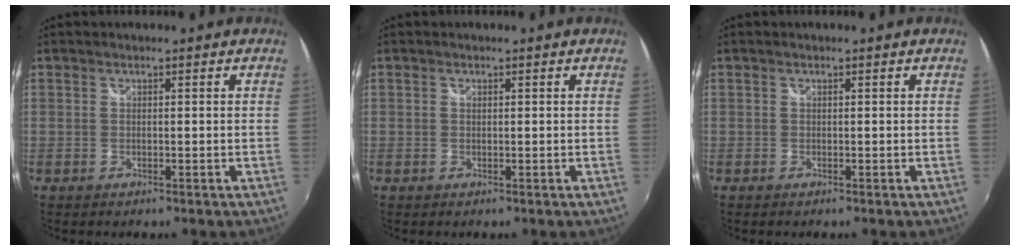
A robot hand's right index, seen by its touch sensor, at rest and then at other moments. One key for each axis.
{"total": 0.0}
{"total": 0.0}